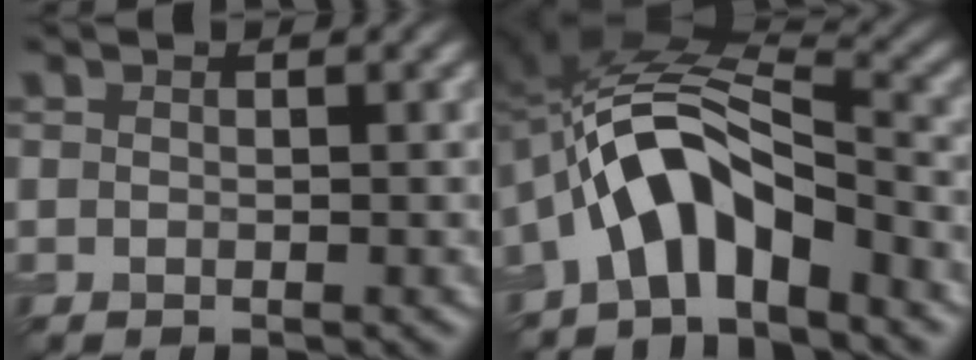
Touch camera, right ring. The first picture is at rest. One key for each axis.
{"total": 8.0, "fx": -3.9, "fy": 3.7, "fz": 5.9, "tx": -0.091, "ty": 0.021, "tz": -0.079}